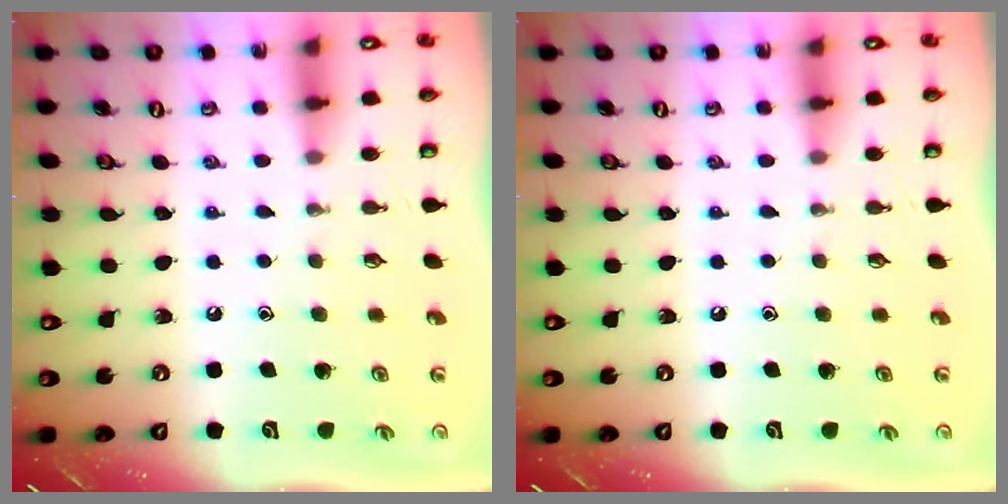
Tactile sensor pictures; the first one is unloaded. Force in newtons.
{"total": 0.0}